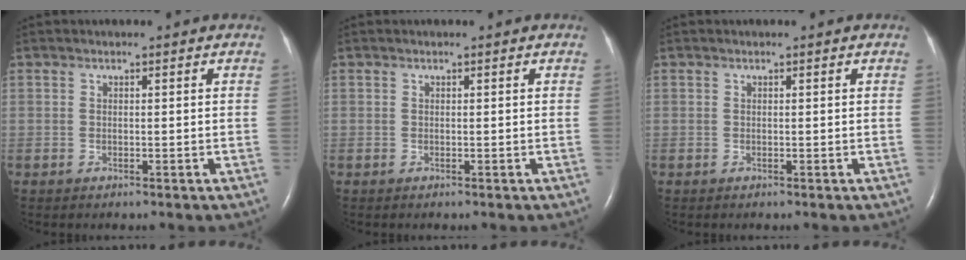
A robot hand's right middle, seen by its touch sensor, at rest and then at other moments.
{"total": 0.0}
{"total": 0.0}